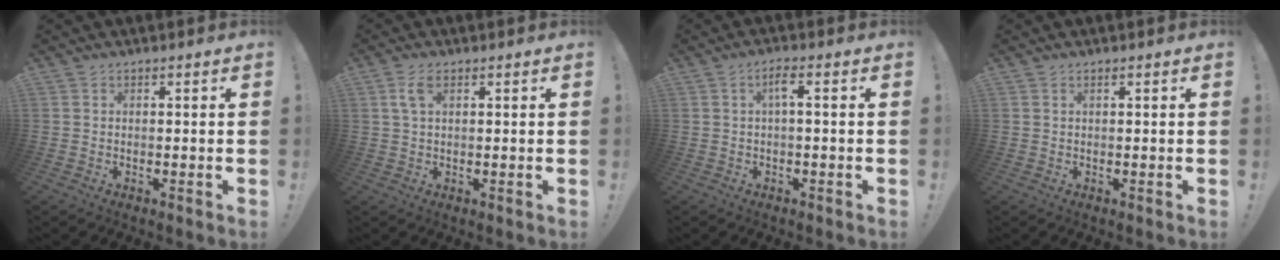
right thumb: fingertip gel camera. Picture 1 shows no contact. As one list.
[{"total": 4.1, "force": [1.6, 2.1, 3.2], "torque": [-0.052, -0.001, 0.027]}, {"total": 3.5, "force": [0.2, 0.4, 3.5], "torque": [-0.070, 0.006, -0.003]}, {"total": 0.6, "force": [0.3, 0.0, 0.5], "torque": [-0.003, -0.002, 0.004]}]